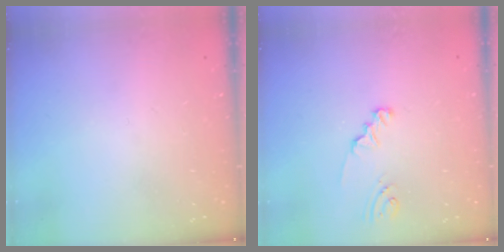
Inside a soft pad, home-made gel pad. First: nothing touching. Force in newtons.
{"total": 1.9, "press": 1.9, "slide": 0.3}